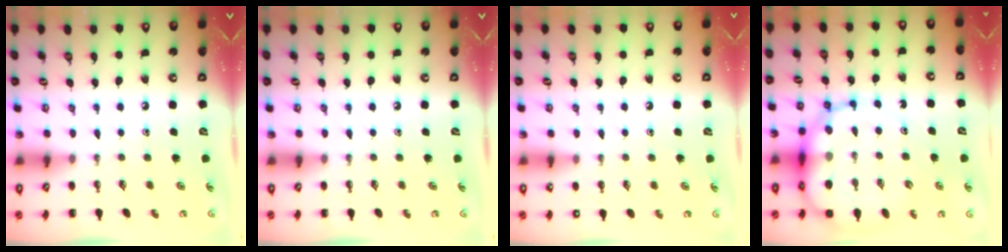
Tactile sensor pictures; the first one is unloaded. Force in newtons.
{"total": 0.0}
{"total": 1.9, "press": 1.9, "slide": 0.2}
{"total": 15.9, "press": 15.4, "slide": 4.0}